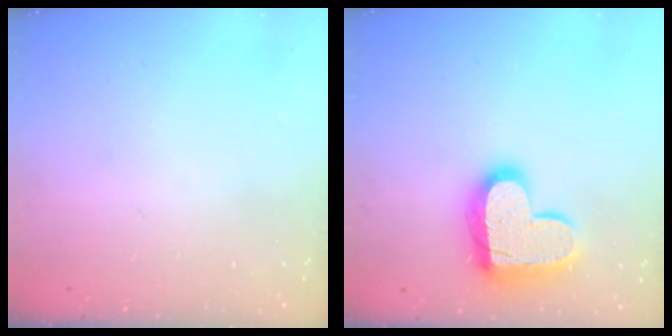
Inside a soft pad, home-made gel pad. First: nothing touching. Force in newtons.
{"total": 17.2, "press": 17.1, "slide": 1.1}